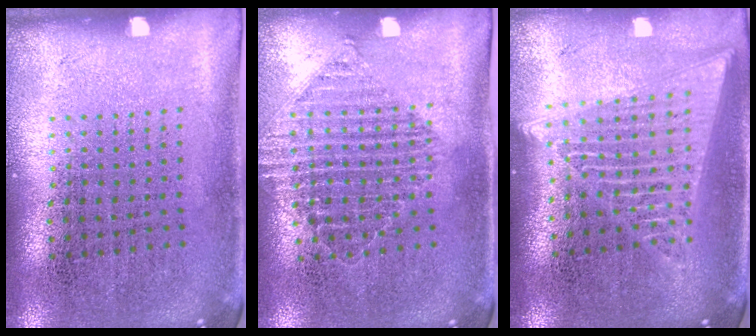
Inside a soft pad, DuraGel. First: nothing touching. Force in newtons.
{"total": 1.1, "press": 1.1, "slide": 0.1}
{"total": 1.9, "press": 1.7, "slide": 1.0}